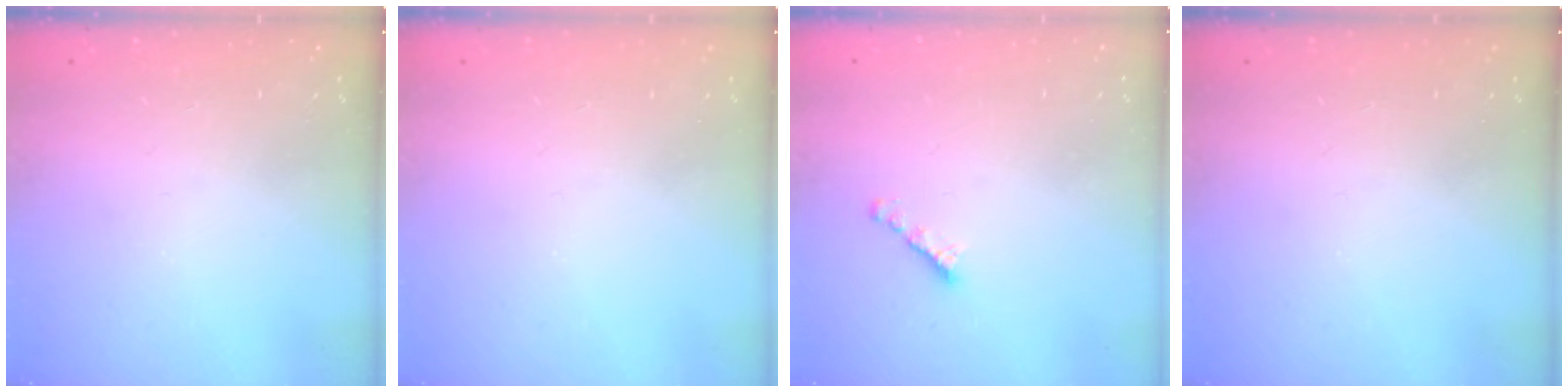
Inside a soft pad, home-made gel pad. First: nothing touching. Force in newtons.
{"total": 0.0}
{"total": 2.7, "press": 2.6, "slide": 0.8}
{"total": 0.0}